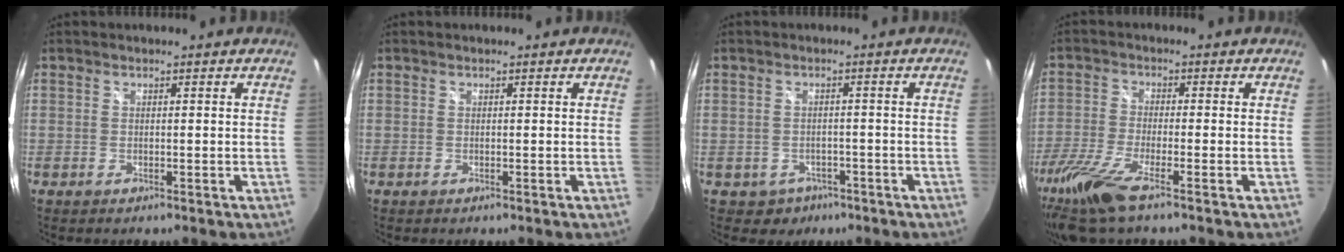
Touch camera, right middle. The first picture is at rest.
{"total": 0.0}
{"total": 4.5, "force": [-2.4, 3.7, 0.8], "torque": [-0.029, 0.003, -0.025]}
{"total": 10.5, "force": [-7.4, 1.2, 7.4], "torque": [-0.175, -0.040, -0.142]}